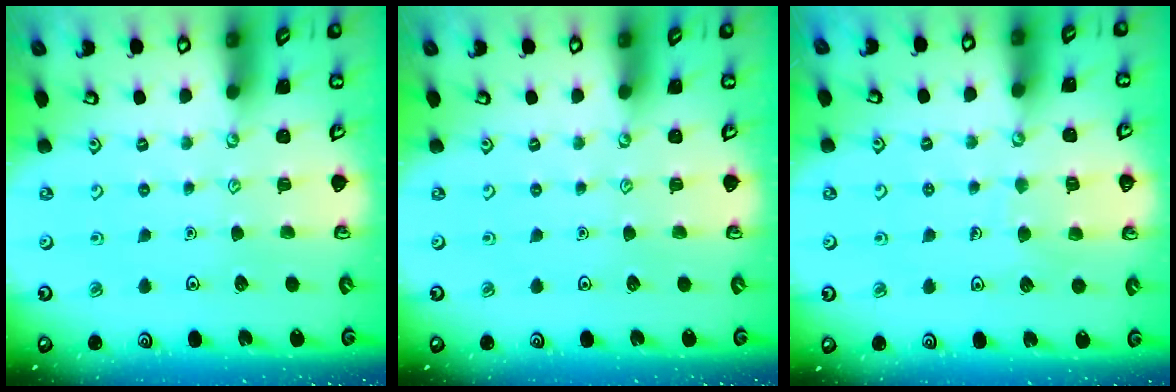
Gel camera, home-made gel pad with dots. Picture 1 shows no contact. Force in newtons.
{"total": 0.0}
{"total": 5.8, "press": 5.7, "slide": 0.6}